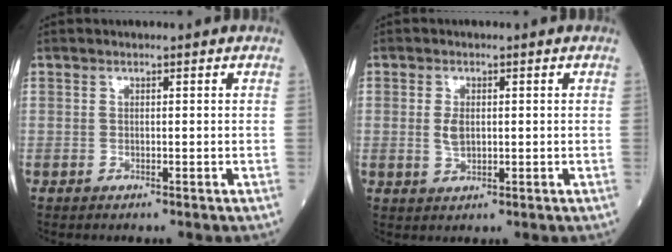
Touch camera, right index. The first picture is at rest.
{"total": 2.6, "force": [0.1, 1.4, 2.2], "torque": [-0.047, -0.003, 0.005]}